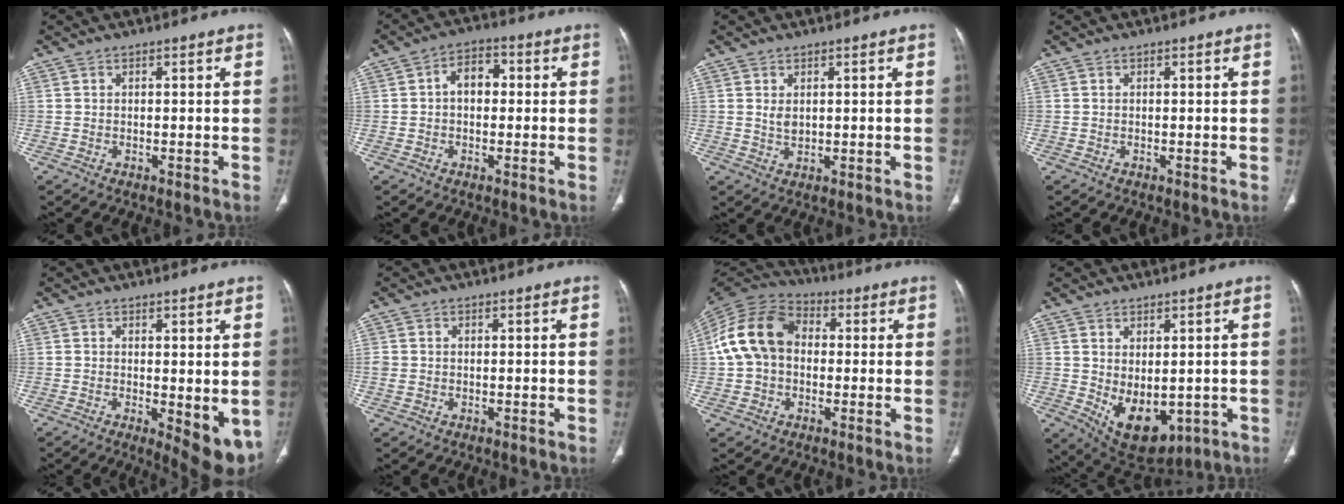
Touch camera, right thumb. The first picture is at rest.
{"total": 5.4, "force": [0.2, 3.8, 3.8], "torque": [-0.040, 0.021, -0.007]}
{"total": 2.1, "force": [0.7, 1.3, 1.5], "torque": [-0.025, -0.006, 0.018]}
{"total": 0.0}
{"total": 8.0, "force": [-1.2, 2.9, 7.4], "torque": [-0.090, -0.021, -0.008]}
{"total": 1.8, "force": [-0.1, 1.6, 0.9], "torque": [-0.021, 0.002, 0.000]}
{"total": 14.3, "force": [0.9, 10.9, 9.2], "torque": [-0.167, 0.036, 0.005]}
{"total": 10.8, "force": [-1.5, 6.3, 8.6], "torque": [-0.115, -0.010, 0.008]}